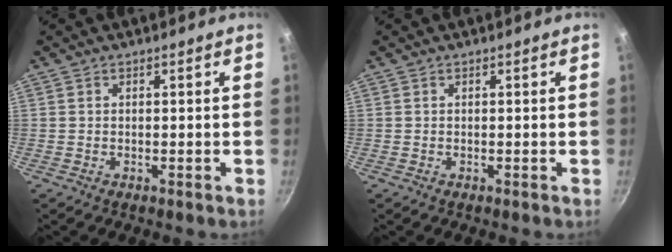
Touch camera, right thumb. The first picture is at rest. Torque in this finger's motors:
{"motor_torque": [-0.03, 0.01, 0.16, 0.01, 0.02]}